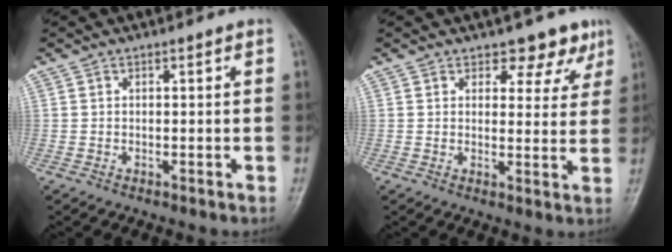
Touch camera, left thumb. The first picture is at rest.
{"total": 5.8, "force": [4.3, 3.4, 1.9], "torque": [0.011, -0.027, 0.047]}